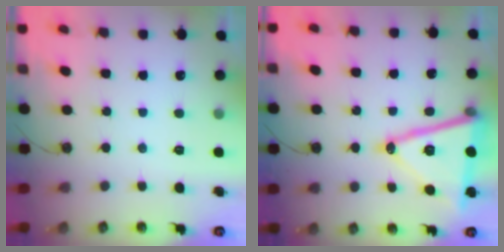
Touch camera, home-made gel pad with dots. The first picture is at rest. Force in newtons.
{"total": 19.2, "press": 18.8, "slide": 3.7}